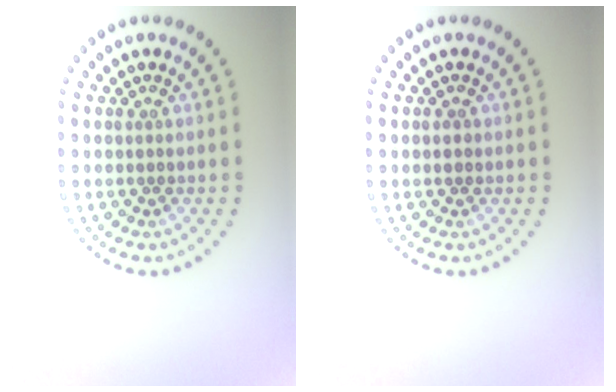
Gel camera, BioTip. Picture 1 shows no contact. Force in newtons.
{"total": 0.9, "press": 0.9, "slide": 0.3}